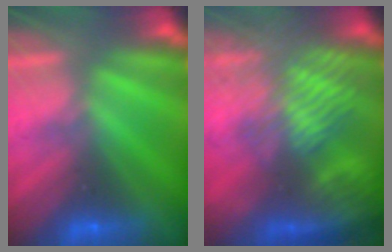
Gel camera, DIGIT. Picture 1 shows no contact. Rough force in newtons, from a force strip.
{"total": 11.8}